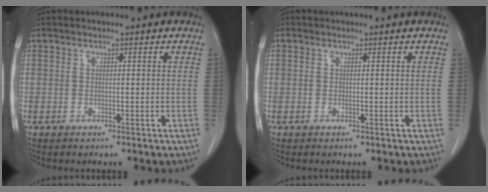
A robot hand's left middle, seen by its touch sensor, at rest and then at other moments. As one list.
[{"total": 0.0}]